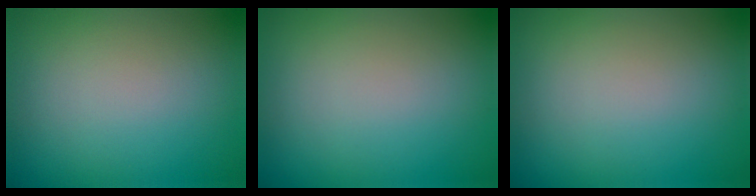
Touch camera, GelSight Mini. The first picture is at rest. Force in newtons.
{"total": 0.0}
{"total": 0.0}